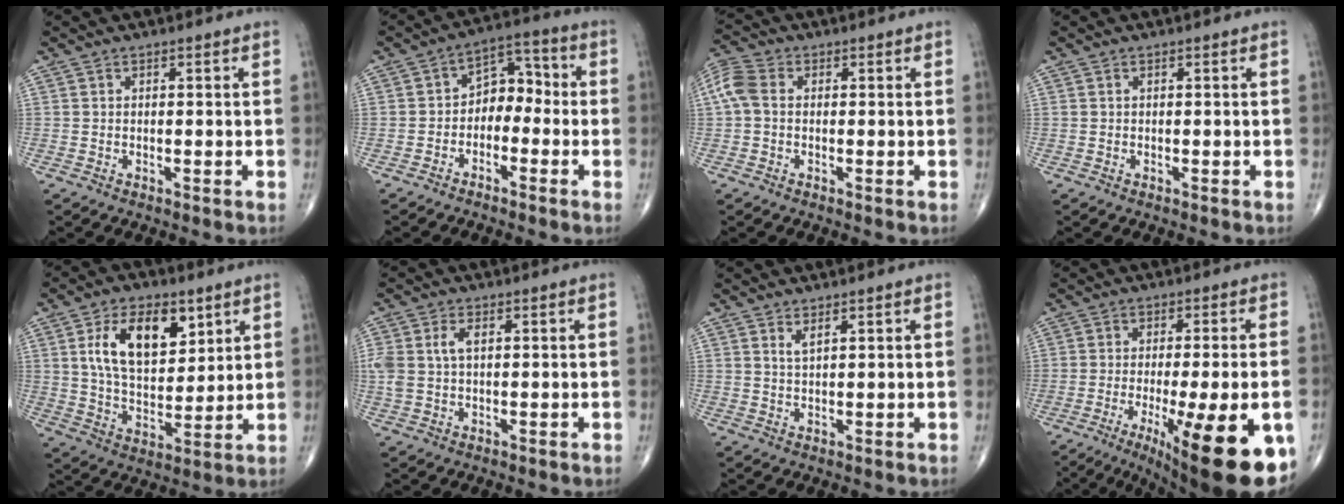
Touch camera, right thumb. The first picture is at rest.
{"total": 7.0, "force": [-1.8, 5.0, 4.6], "torque": [-0.037, 0.047, -0.045]}
{"total": 5.9, "force": [0.3, 4.1, 4.2], "torque": [-0.106, 0.019, -0.001]}
{"total": 0.0}
{"total": 14.9, "force": [5.8, 8.2, 11.0], "torque": [-0.160, -0.024, 0.111]}
{"total": 4.7, "force": [1.1, 2.7, 3.8], "torque": [-0.095, 0.012, 0.021]}
{"total": 1.7, "force": [1.1, 0.4, 1.3], "torque": [-0.025, -0.008, 0.024]}
{"total": 21.9, "force": [-8.8, 5.5, 19.4], "torque": [-0.220, -0.012, -0.112]}